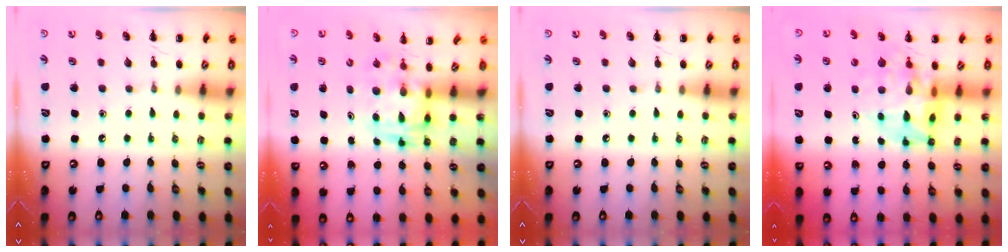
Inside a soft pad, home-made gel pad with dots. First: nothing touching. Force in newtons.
{"total": 2.9, "press": 2.9, "slide": 0.6}
{"total": 0.0}
{"total": 9.5, "press": 8.9, "slide": 3.4}